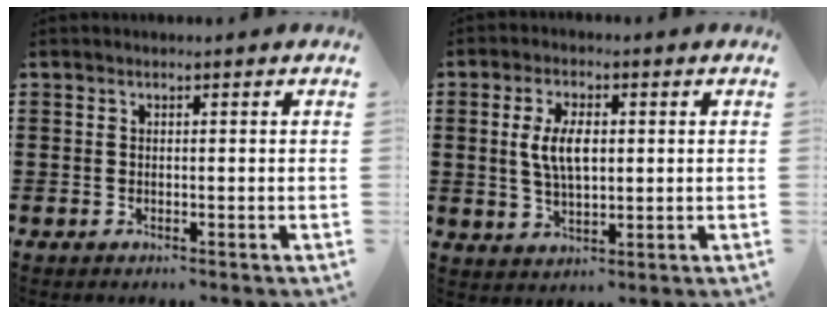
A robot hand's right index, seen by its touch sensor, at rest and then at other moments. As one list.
[{"total": 6.0, "force": [0.6, 2.7, 5.3], "torque": [-0.105, 0.003, 0.005]}]